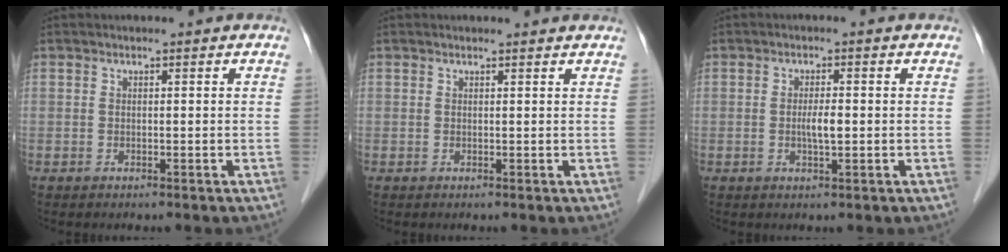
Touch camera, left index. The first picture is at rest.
{"total": 2.2, "force": [2.2, 0.3, 0.3], "torque": [-0.013, 0.007, 0.020]}
{"total": 2.5, "force": [-0.2, 0.3, 2.4], "torque": [-0.049, -0.001, -0.003]}